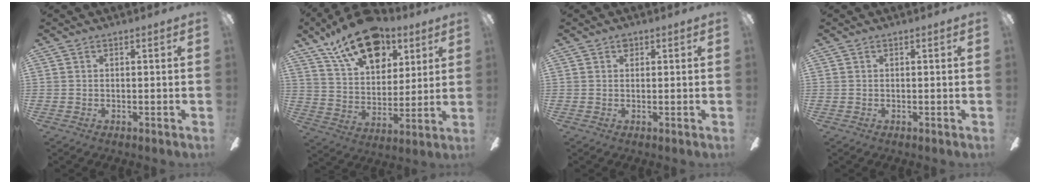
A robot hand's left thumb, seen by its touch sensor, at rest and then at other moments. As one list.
[{"total": 19.0, "force": [11.7, 10.6, 10.6], "torque": [-0.161, -0.054, 0.204]}, {"total": 1.4, "force": [0.9, 0.9, 0.6], "torque": [-0.005, -0.002, 0.015]}, {"total": 0.0}]